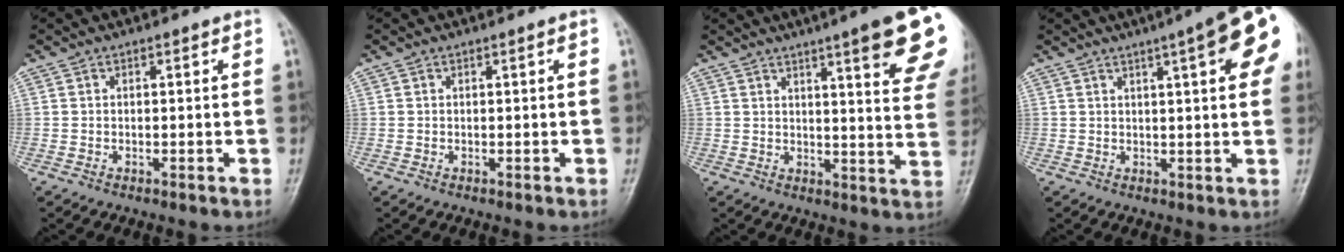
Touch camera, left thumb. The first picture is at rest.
{"total": 0.0}
{"total": 18.1, "force": [10.2, 2.6, 14.6], "torque": [-0.170, -0.035, 0.118]}
{"total": 14.4, "force": [5.8, 2.9, 12.8], "torque": [-0.159, 0.009, 0.070]}